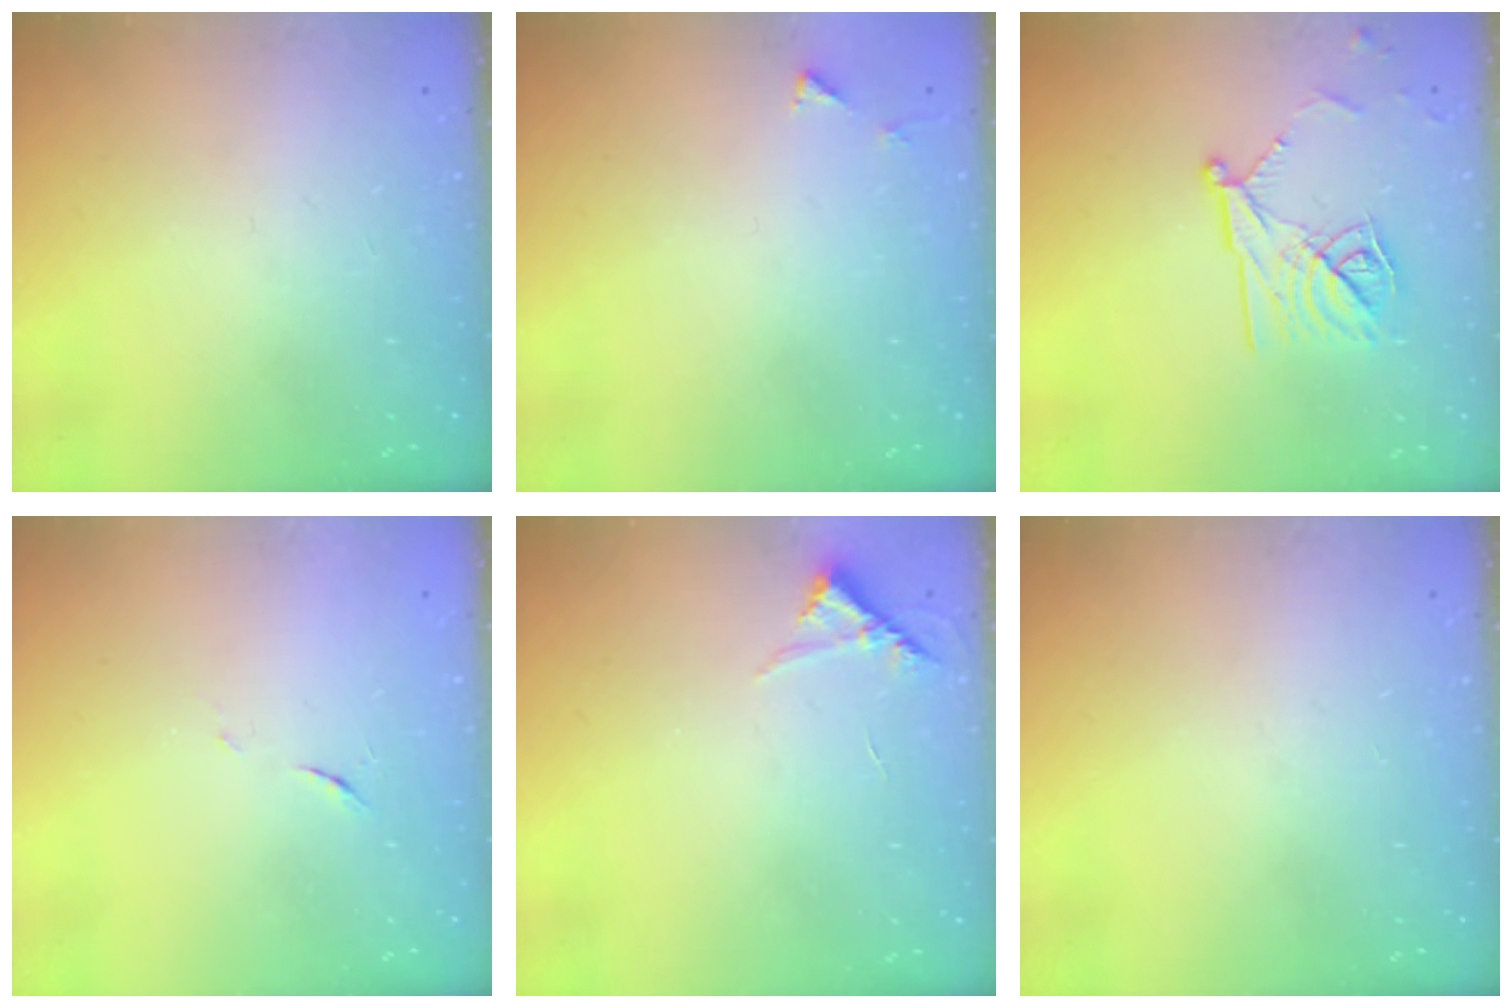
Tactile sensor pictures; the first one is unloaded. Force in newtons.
{"total": 3.5, "press": 3.5, "slide": 0.3}
{"total": 13.5, "press": 13.5, "slide": 0.2}
{"total": 4.3, "press": 4.1, "slide": 1.2}
{"total": 5.0, "press": 5.0, "slide": 0.4}
{"total": 0.0}